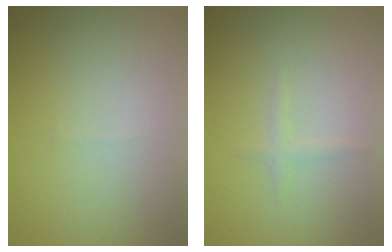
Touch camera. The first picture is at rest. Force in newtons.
{"total": 0.8, "press": 0.8, "slide": 0.1}